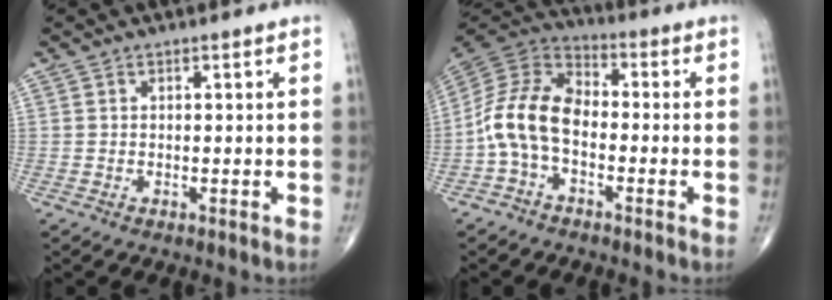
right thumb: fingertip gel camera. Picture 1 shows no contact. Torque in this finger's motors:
{"motor_torque": [1.54, 1.43, 0.82, -1.06, 0.11]}